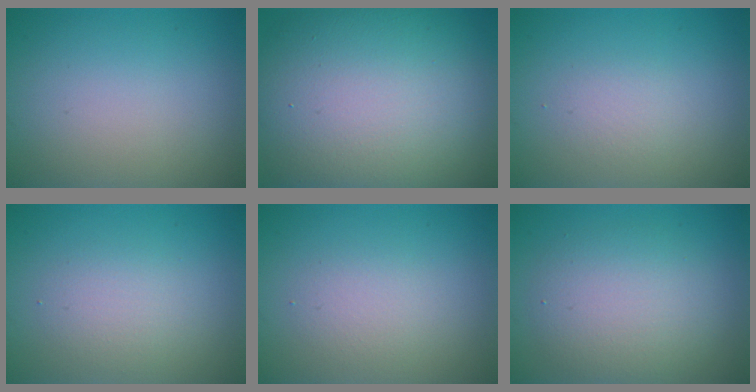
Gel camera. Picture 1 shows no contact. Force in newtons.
{"total": 16.5, "press": 16.5, "slide": 0.9}
{"total": 1.3, "press": 1.3, "slide": 0.1}
{"total": 2.2, "press": 2.2, "slide": 0.1}
{"total": 2.1, "press": 2.1, "slide": 0.0}
{"total": 4.6, "press": 4.6, "slide": 0.1}